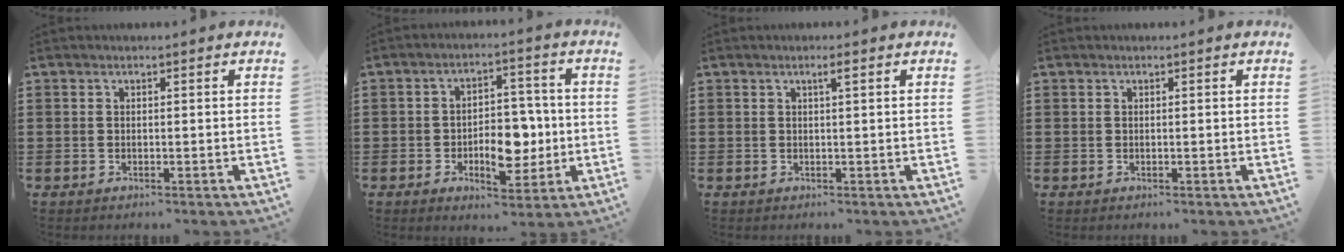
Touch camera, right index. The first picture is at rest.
{"total": 8.0, "force": [-1.8, 4.6, 6.3], "torque": [-0.085, 0.003, -0.034]}
{"total": 1.4, "force": [0.6, 0.1, 1.2], "torque": [-0.024, 0.002, 0.009]}
{"total": 0.0}